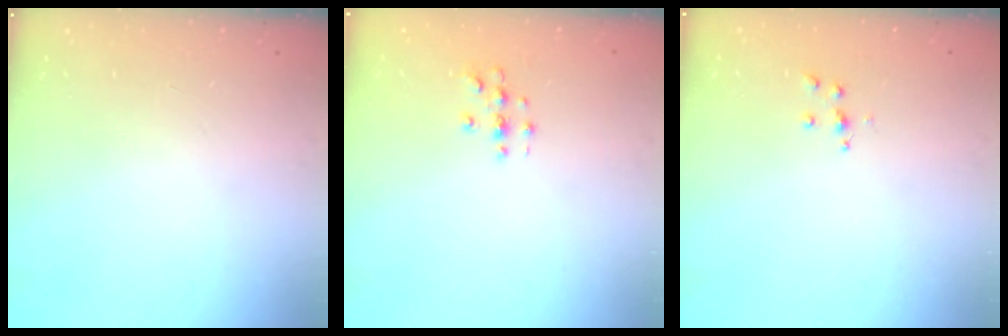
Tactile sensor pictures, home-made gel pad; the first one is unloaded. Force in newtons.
{"total": 2.8, "press": 2.8, "slide": 0.2}
{"total": 4.8, "press": 4.8, "slide": 0.5}